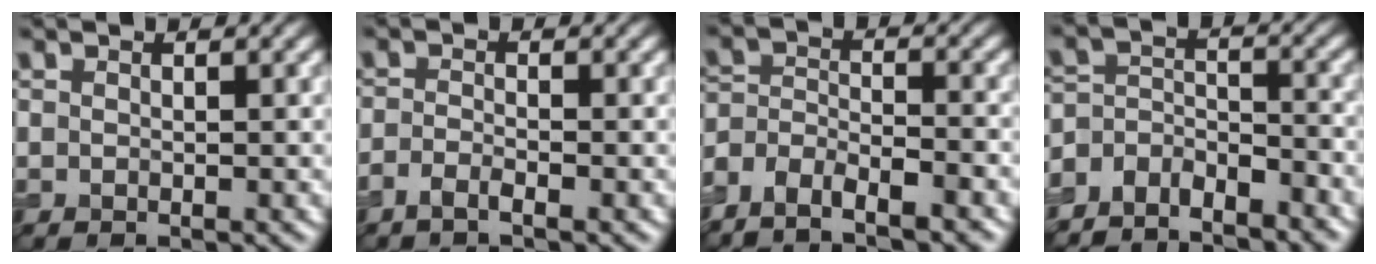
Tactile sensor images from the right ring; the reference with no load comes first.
{"total": 1.0, "force": [-0.8, 0.0, 0.6], "torque": [-0.015, -0.002, -0.021]}
{"total": 4.6, "force": [-4.1, 1.5, 1.5], "torque": [-0.023, -0.008, -0.079]}
{"total": 4.8, "force": [-4.3, 1.7, 1.0], "torque": [-0.015, -0.006, -0.081]}